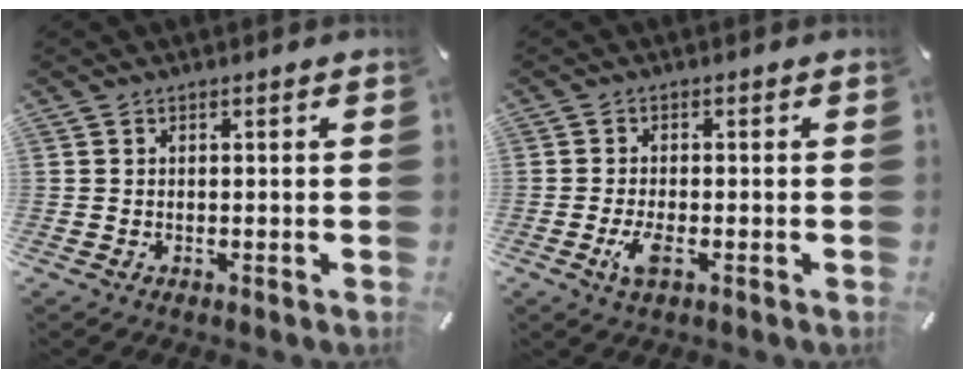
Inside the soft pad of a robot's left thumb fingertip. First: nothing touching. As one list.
[{"total": 3.9, "force": [-1.3, 1.4, 3.3], "torque": [-0.076, -0.001, -0.027]}]